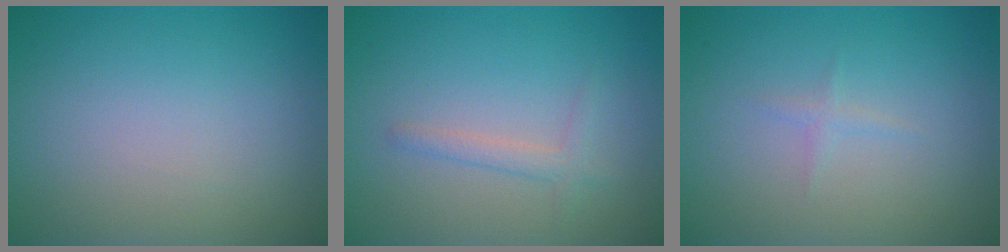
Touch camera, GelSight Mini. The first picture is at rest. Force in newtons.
{"total": 1.5, "press": 1.5, "slide": 0.1}
{"total": 0.8, "press": 0.8, "slide": 0.1}